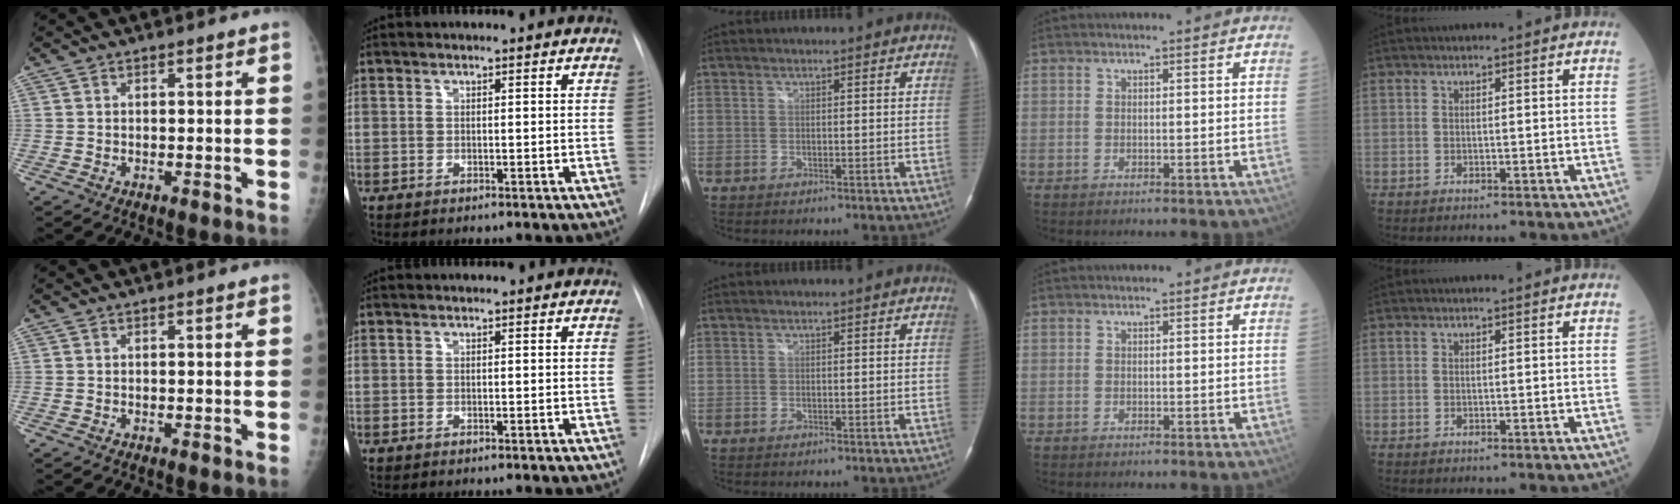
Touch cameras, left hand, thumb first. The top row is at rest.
{}